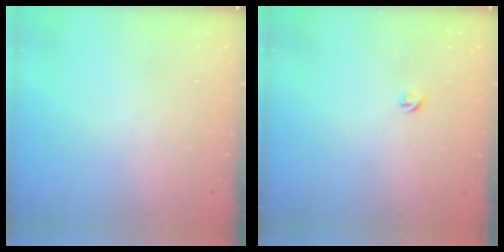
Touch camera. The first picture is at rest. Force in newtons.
{"total": 3.6, "press": 3.6, "slide": 0.5}